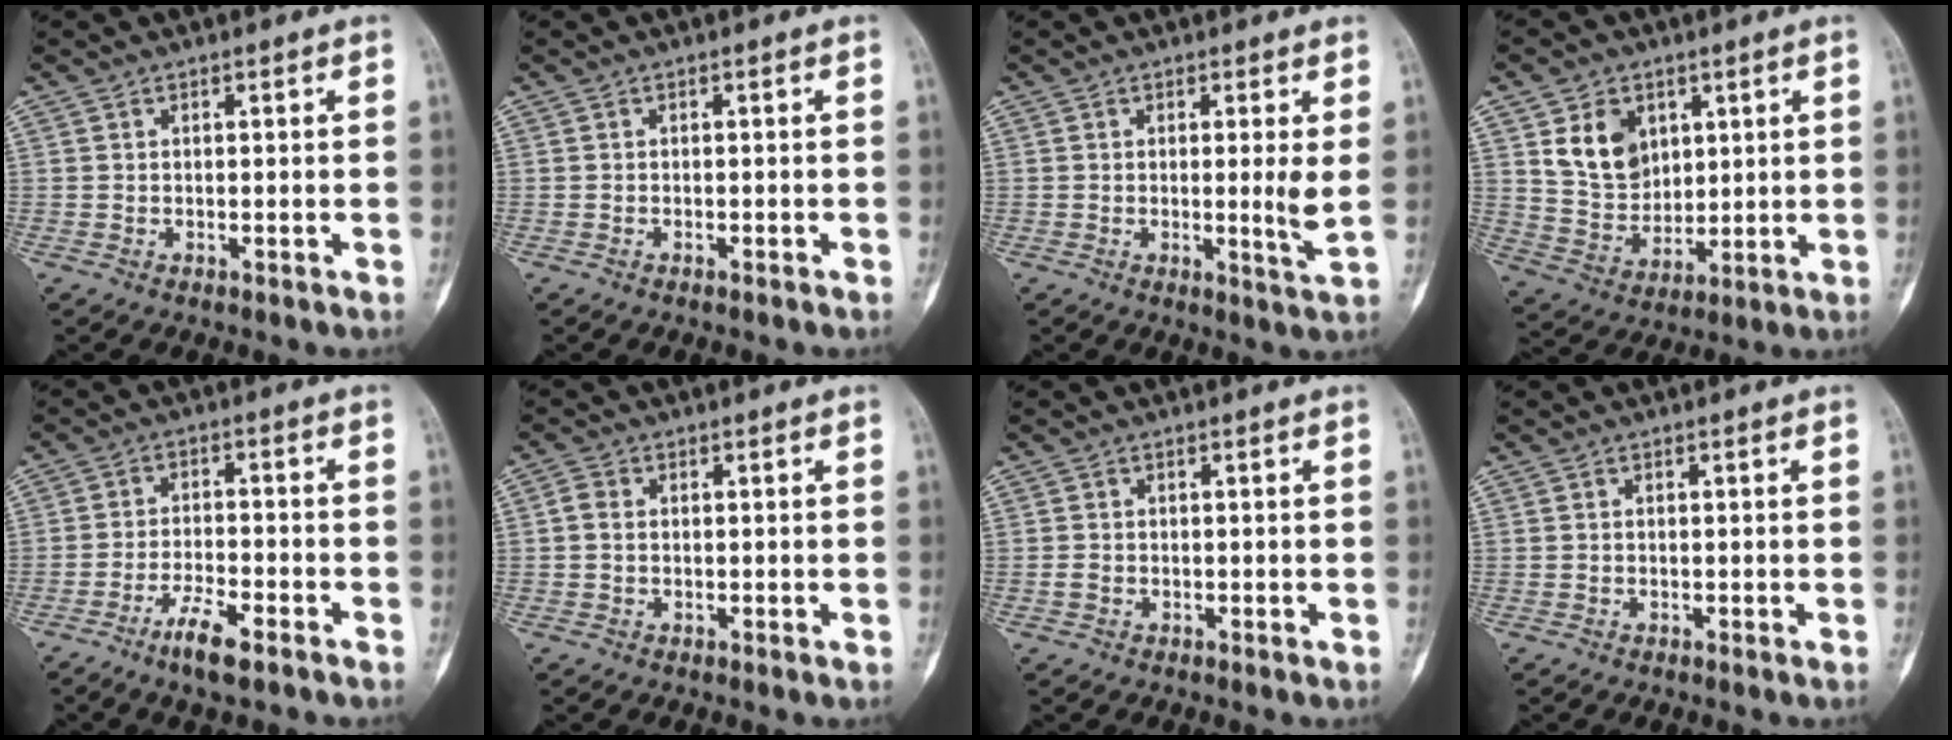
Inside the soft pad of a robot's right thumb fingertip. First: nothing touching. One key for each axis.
{"total": 0.6, "fx": -0.5, "fy": 0.1, "fz": 0.2, "tx": -0.011, "ty": 0.002, "tz": -0.008}
{"total": 4.1, "fx": 0.5, "fy": -0.2, "fz": 4.1, "tx": -0.074, "ty": -0.014, "tz": 0.007}
{"total": 10.9, "fx": 4.2, "fy": 8.3, "fz": 5.7, "tx": -0.072, "ty": -0.026, "tz": 0.092}
{"total": 6.4, "fx": -4.3, "fy": 1.5, "fz": 4.4, "tx": -0.090, "ty": 0.020, "tz": -0.078}
{"total": 2.1, "fx": 0.0, "fy": 1.7, "fz": 1.2, "tx": -0.020, "ty": 0.004, "tz": -0.005}
{"total": 1.2, "fx": -0.4, "fy": 1.0, "fz": 0.5, "tx": -0.010, "ty": 0.003, "tz": -0.007}
{"total": 0.0}